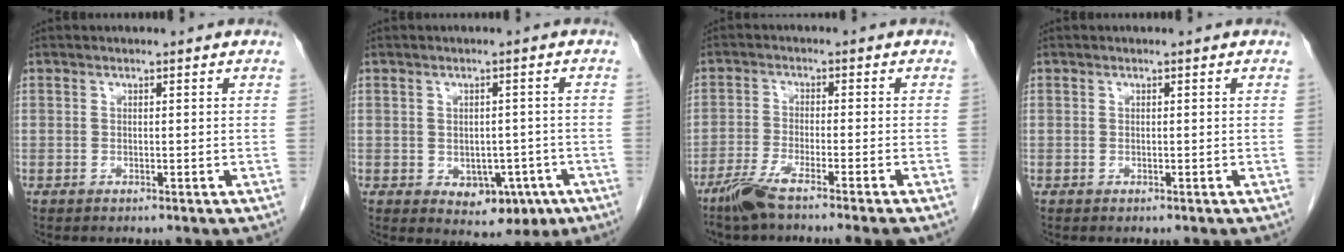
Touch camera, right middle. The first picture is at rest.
{"total": 6.1, "force": [-2.0, 4.1, 4.1], "torque": [-0.041, 0.002, -0.013]}
{"total": 7.3, "force": [-5.5, -0.6, 4.8], "torque": [-0.085, -0.019, -0.100]}
{"total": 0.0}